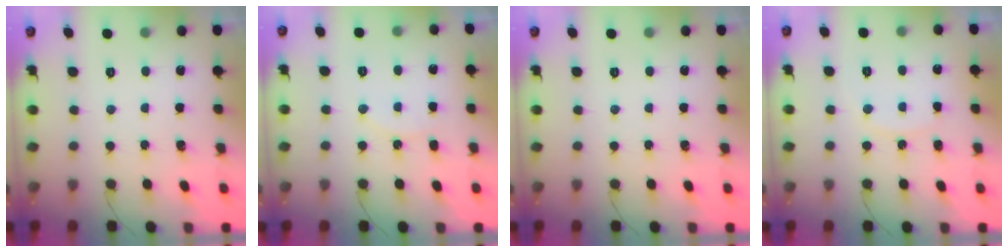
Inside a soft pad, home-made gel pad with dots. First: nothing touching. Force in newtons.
{"total": 8.2, "press": 8.2, "slide": 0.3}
{"total": 0.0}
{"total": 5.4, "press": 5.4, "slide": 0.4}